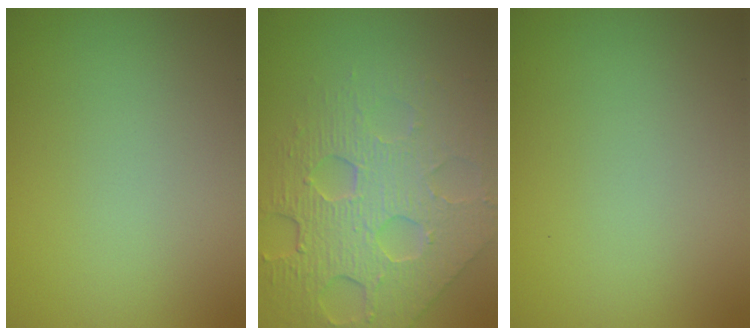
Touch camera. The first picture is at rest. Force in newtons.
{"total": 7.6, "press": 5.5, "slide": 5.3}
{"total": 0.0}